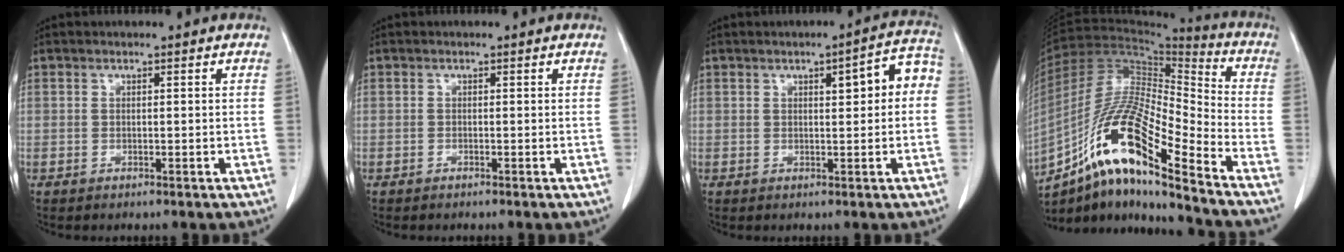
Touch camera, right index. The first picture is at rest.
{"total": 0.0}
{"total": 5.8, "force": [0.9, 1.5, 5.6], "torque": [-0.067, 0.025, 0.008]}
{"total": 21.5, "force": [-13.5, 2.3, 16.6], "torque": [-0.335, -0.008, -0.245]}